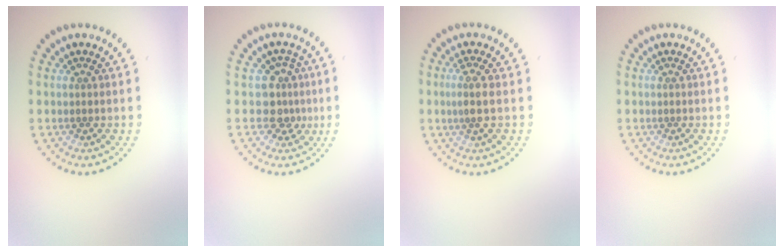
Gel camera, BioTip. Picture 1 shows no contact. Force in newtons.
{"total": 2.6, "press": 1.9, "slide": 1.8}
{"total": 1.7, "press": 1.3, "slide": 1.1}
{"total": 0.0}